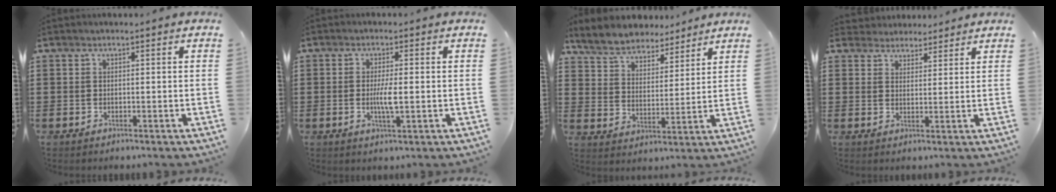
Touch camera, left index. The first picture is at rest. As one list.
[{"total": 3.9, "force": [-0.3, 0.6, 3.9], "torque": [-0.076, -0.004, -0.008]}, {"total": 6.6, "force": [6.2, 1.7, 1.6], "torque": [-0.061, -0.025, 0.111]}, {"total": 3.2, "force": [3.0, 1.2, -0.3], "torque": [-0.007, 0.000, 0.057]}]